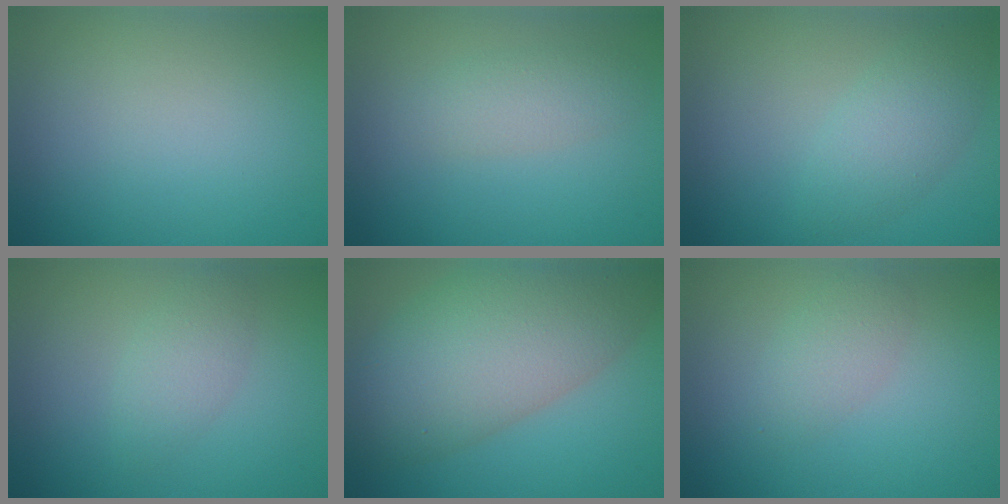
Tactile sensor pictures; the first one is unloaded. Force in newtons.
{"total": 2.3, "press": 2.3, "slide": 0.1}
{"total": 3.0, "press": 3.0, "slide": 0.1}
{"total": 2.0, "press": 2.0, "slide": 0.1}
{"total": 10.8, "press": 10.8, "slide": 0.5}
{"total": 2.1, "press": 2.1, "slide": 0.0}